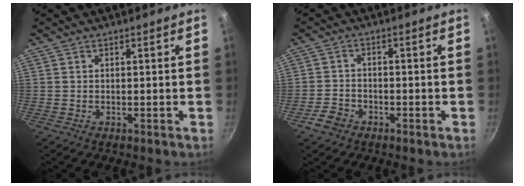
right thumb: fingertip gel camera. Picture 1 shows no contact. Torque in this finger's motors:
{"motor_torque": [0.56, 0.02, -0.27, -0.04, -0.01]}